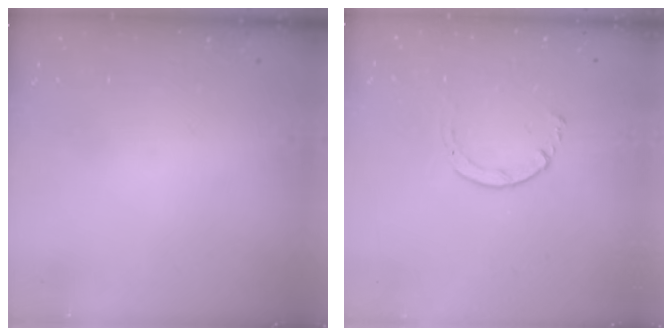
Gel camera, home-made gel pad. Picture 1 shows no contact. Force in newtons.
{"total": 2.0, "press": 1.9, "slide": 0.3}